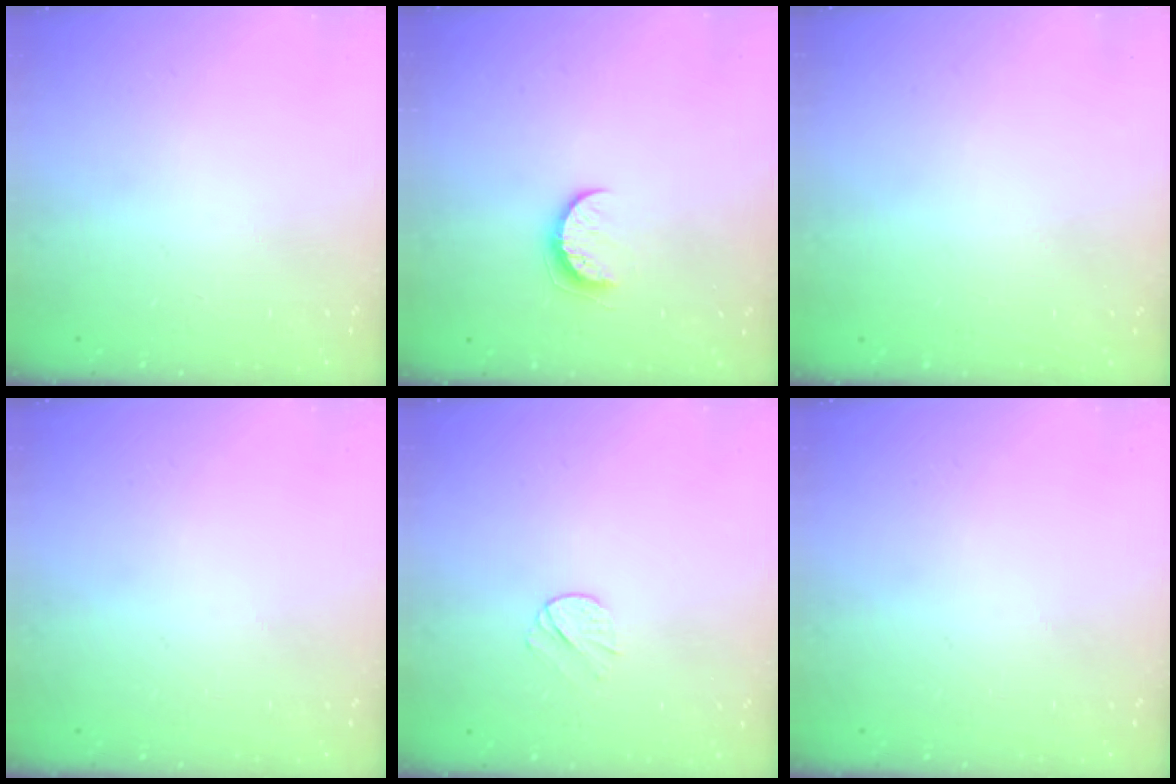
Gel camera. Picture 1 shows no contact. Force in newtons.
{"total": 7.5, "press": 7.4, "slide": 0.4}
{"total": 0.6, "press": 0.6, "slide": 0.1}
{"total": 0.0}
{"total": 4.3, "press": 4.2, "slide": 0.5}
{"total": 0.0}